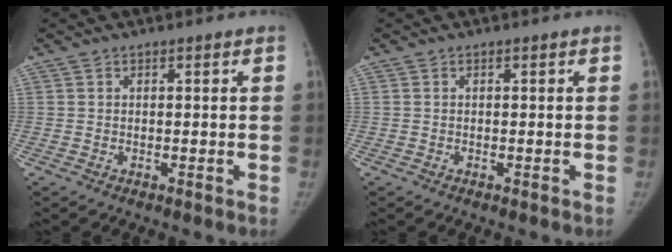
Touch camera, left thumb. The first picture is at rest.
{"total": 0.0}